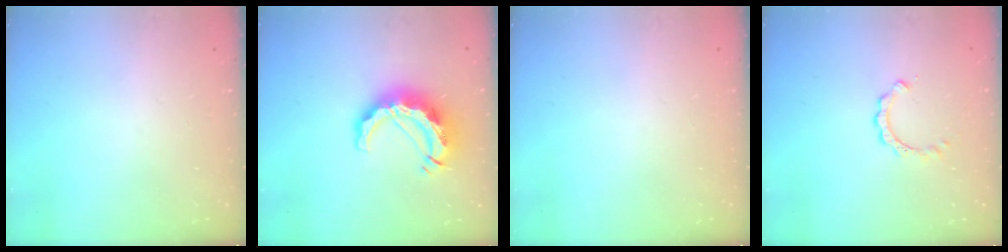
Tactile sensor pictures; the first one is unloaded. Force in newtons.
{"total": 13.2, "press": 13.2, "slide": 1.4}
{"total": 0.0}
{"total": 3.8, "press": 3.8, "slide": 0.1}